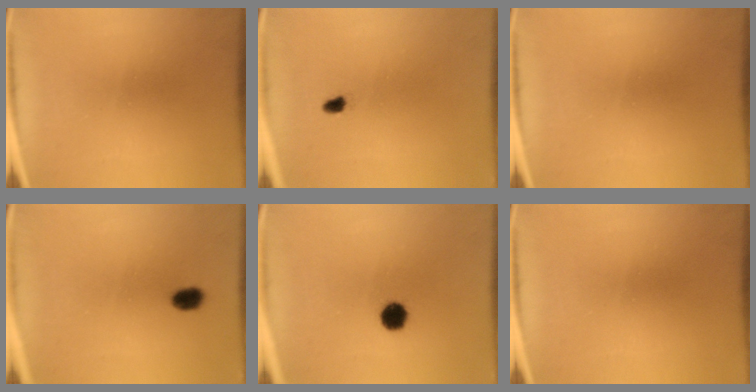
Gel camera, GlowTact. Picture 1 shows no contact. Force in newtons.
{"total": 1.3}
{"total": 0.0}
{"total": 2.6}
{"total": 5.1}
{"total": 0.0}